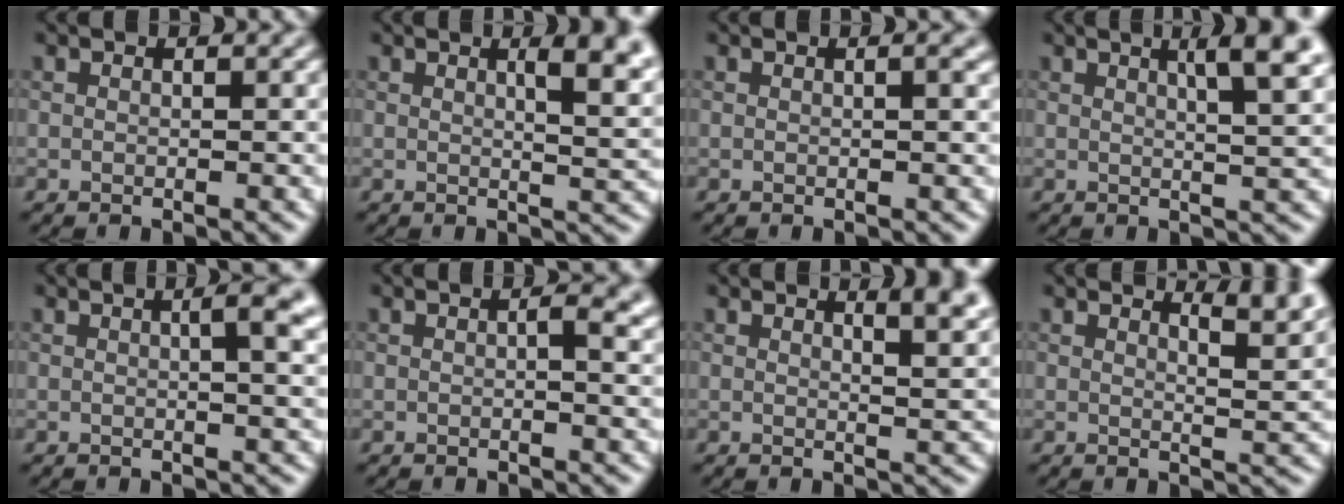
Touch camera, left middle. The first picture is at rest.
{"total": 5.4, "force": [2.0, 1.9, 4.7], "torque": [-0.039, 0.006, 0.024]}
{"total": 0.9, "force": [0.2, 0.2, 0.9], "torque": [-0.009, 0.003, 0.000]}
{"total": 5.0, "force": [2.2, 1.1, 4.4], "torque": [-0.045, 0.010, 0.025]}
{"total": 4.7, "force": [1.1, 1.6, 4.2], "torque": [-0.035, 0.018, 0.007]}
{"total": 2.1, "force": [0.2, 0.5, 2.0], "torque": [-0.028, 0.000, 0.002]}
{"total": 4.5, "force": [2.6, 1.6, 3.3], "torque": [-0.017, 0.010, 0.025]}
{"total": 3.8, "force": [2.8, 0.9, 2.4], "torque": [-0.024, 0.000, 0.037]}